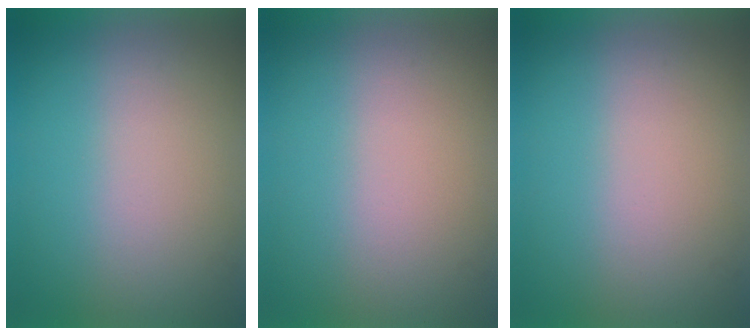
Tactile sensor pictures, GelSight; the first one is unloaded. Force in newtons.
{"total": 0.0}
{"total": 0.0}